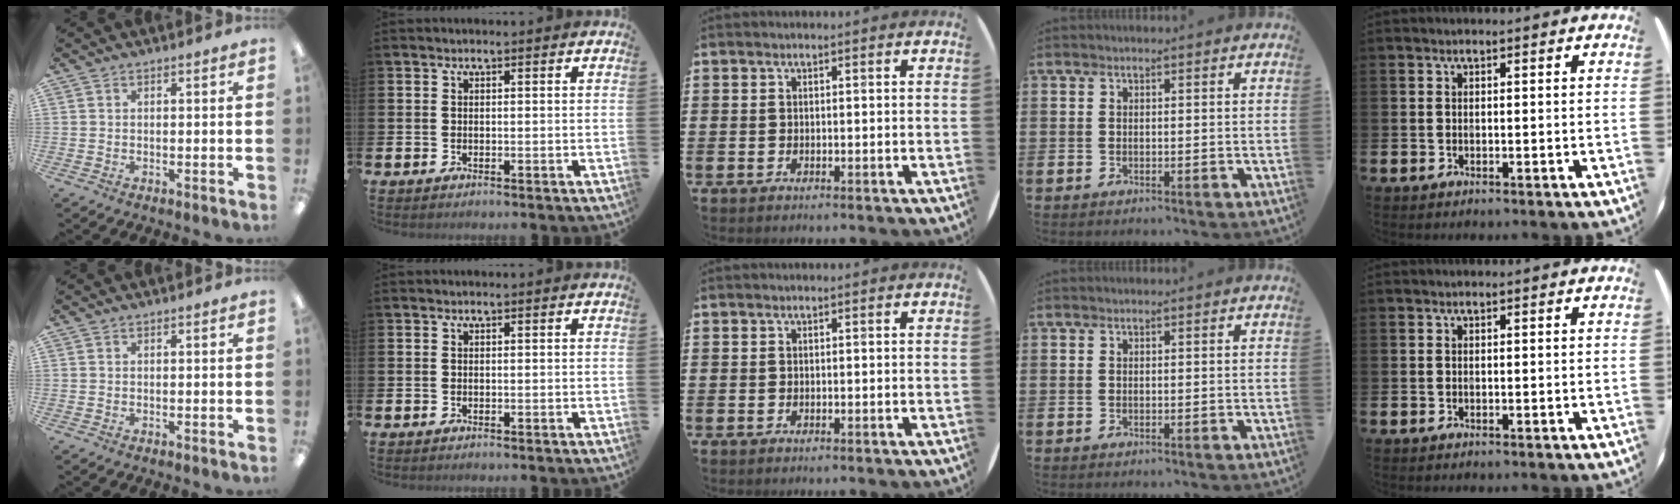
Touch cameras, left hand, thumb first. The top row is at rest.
{}